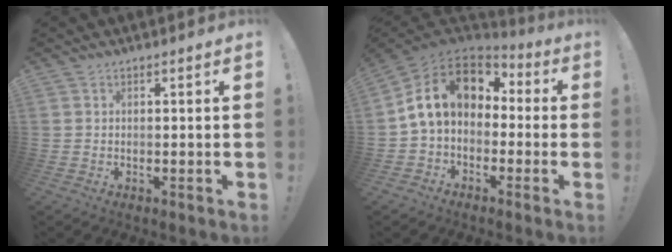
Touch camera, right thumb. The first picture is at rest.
{"total": 15.0, "force": [3.3, 10.0, 10.8], "torque": [-0.189, 0.006, 0.061]}